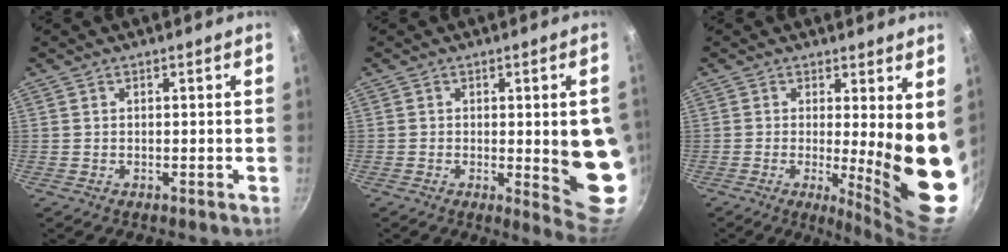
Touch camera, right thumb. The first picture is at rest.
{"total": 11.4, "force": [-0.4, 3.0, 11.0], "torque": [-0.111, -0.015, 0.000]}
{"total": 13.5, "force": [0.2, 3.0, 13.1], "torque": [-0.150, -0.039, 0.010]}